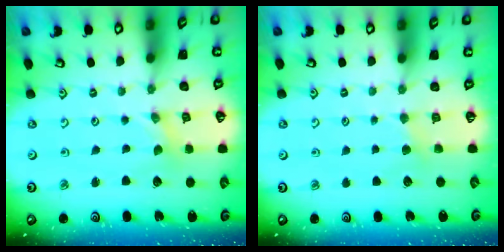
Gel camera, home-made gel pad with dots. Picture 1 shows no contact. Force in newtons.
{"total": 2.5, "press": 2.5, "slide": 0.4}